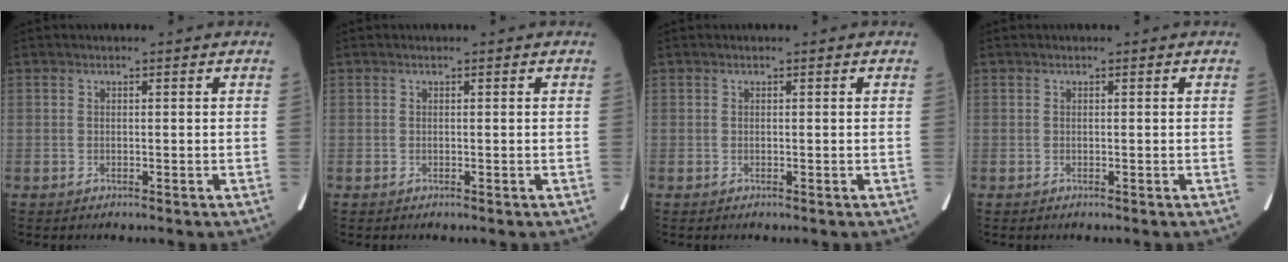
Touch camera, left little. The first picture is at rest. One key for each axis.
{"total": 0.0}
{"total": 0.0}
{"total": 0.0}